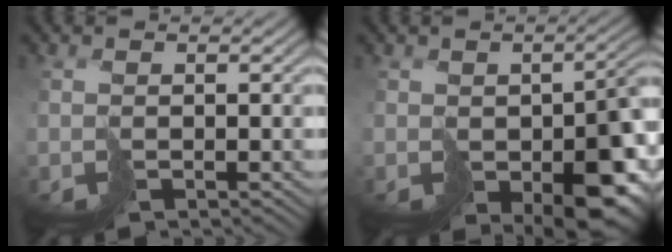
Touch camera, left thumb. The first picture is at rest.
{"total": 11.1, "force": [-3.8, 6.1, 8.5], "torque": [-0.108, -0.043, -0.039]}